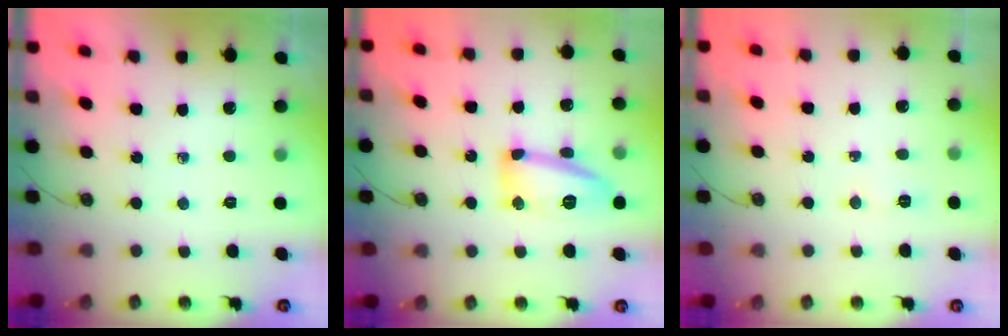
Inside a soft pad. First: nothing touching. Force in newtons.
{"total": 13.7, "press": 13.7, "slide": 1.1}
{"total": 4.9, "press": 4.7, "slide": 1.4}